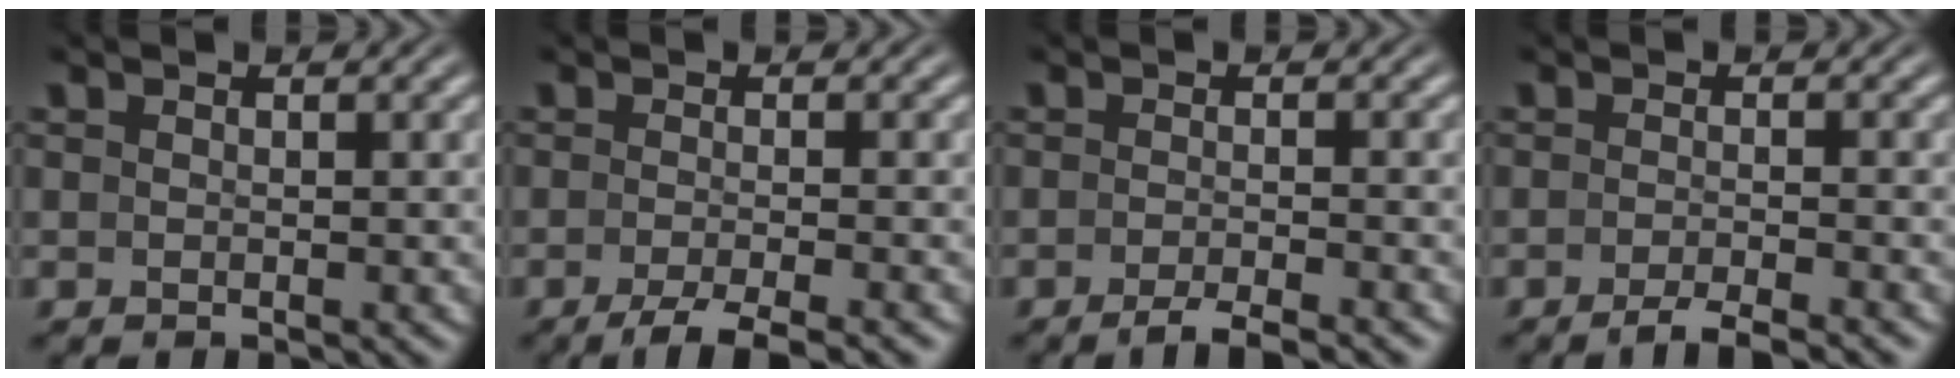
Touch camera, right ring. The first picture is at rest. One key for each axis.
{"total": 4.7, "fx": -3.8, "fy": 0.7, "fz": 2.6, "tx": -0.040, "ty": -0.010, "tz": -0.056}
{"total": 3.1, "fx": -2.8, "fy": 0.0, "fz": 1.4, "tx": -0.021, "ty": -0.001, "tz": -0.047}
{"total": 3.3, "fx": -2.9, "fy": 0.1, "fz": 1.5, "tx": -0.023, "ty": -0.001, "tz": -0.050}